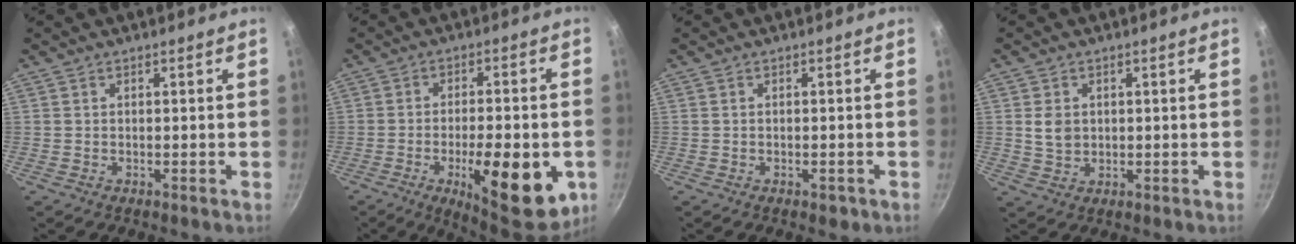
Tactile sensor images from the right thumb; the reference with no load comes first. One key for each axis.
{"total": 18.3, "fx": -5.8, "fy": 6.6, "fz": 16.0, "tx": -0.194, "ty": 0.009, "tz": -0.073}
{"total": 1.5, "fx": -0.8, "fy": 0.8, "fz": 1.1, "tx": -0.016, "ty": 0.002, "tz": -0.006}
{"total": 4.1, "fx": 0.7, "fy": 3.2, "fz": 2.4, "tx": -0.036, "ty": -0.001, "tz": 0.018}